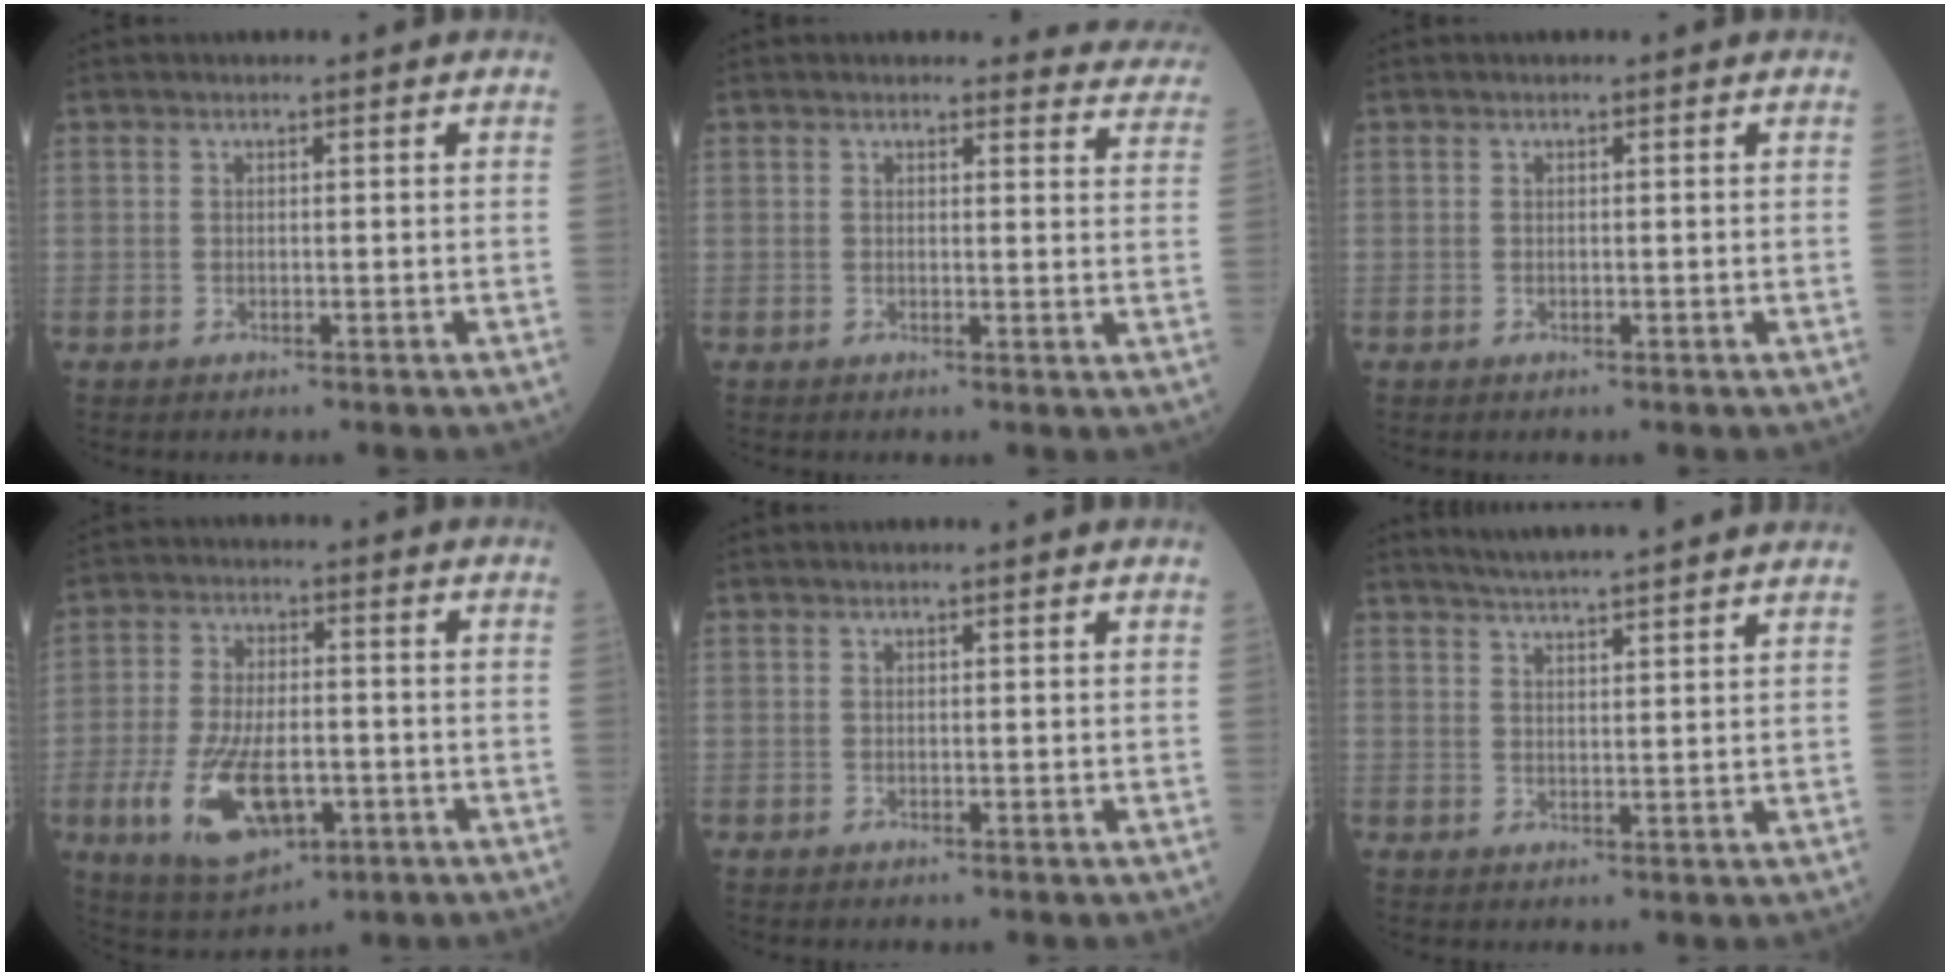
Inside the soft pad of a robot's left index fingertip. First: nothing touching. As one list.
[{"total": 7.3, "force": [7.1, 1.8, -0.3], "torque": [0.046, -0.030, 0.037]}, {"total": 0.0}, {"total": 12.4, "force": [-4.1, 5.8, 10.2], "torque": [-0.201, -0.005, -0.062]}, {"total": 0.7, "force": [0.6, -0.1, 0.3], "torque": [-0.012, -0.003, 0.011]}, {"total": 13.0, "force": [11.8, -0.2, 5.5], "torque": [-0.087, 0.017, 0.153]}]